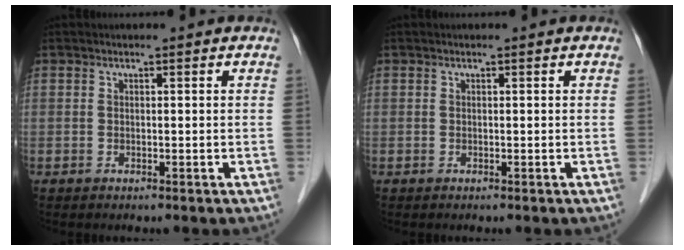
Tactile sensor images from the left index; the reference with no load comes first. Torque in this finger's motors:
{"motor_torque": [-0.07, -0.03, 0.02, 0.00]}